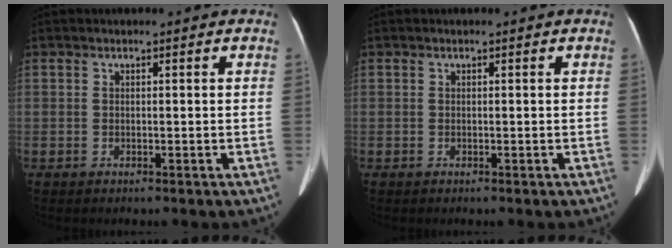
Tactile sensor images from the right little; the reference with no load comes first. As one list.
[{"total": 0.0}]